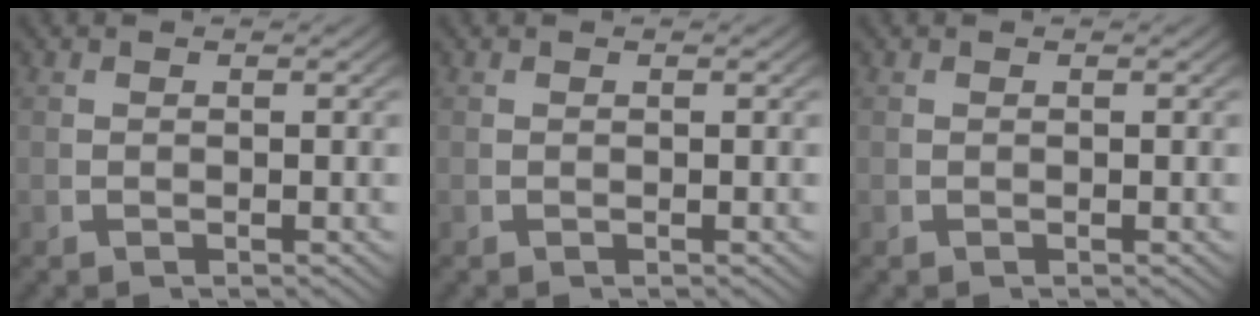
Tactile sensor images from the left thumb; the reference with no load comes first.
{"total": 0.0}
{"total": 0.0}